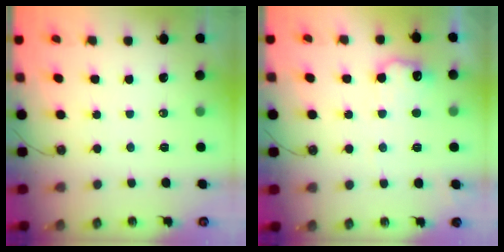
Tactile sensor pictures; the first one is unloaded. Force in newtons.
{"total": 10.1, "press": 10.1, "slide": 0.3}